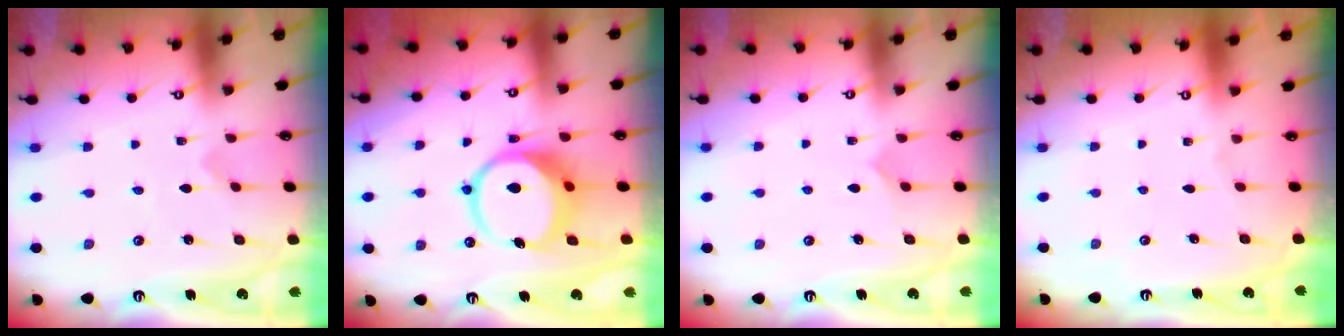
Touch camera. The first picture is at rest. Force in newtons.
{"total": 11.2, "press": 11.1, "slide": 1.5}
{"total": 2.8, "press": 2.7, "slide": 0.2}
{"total": 0.0}